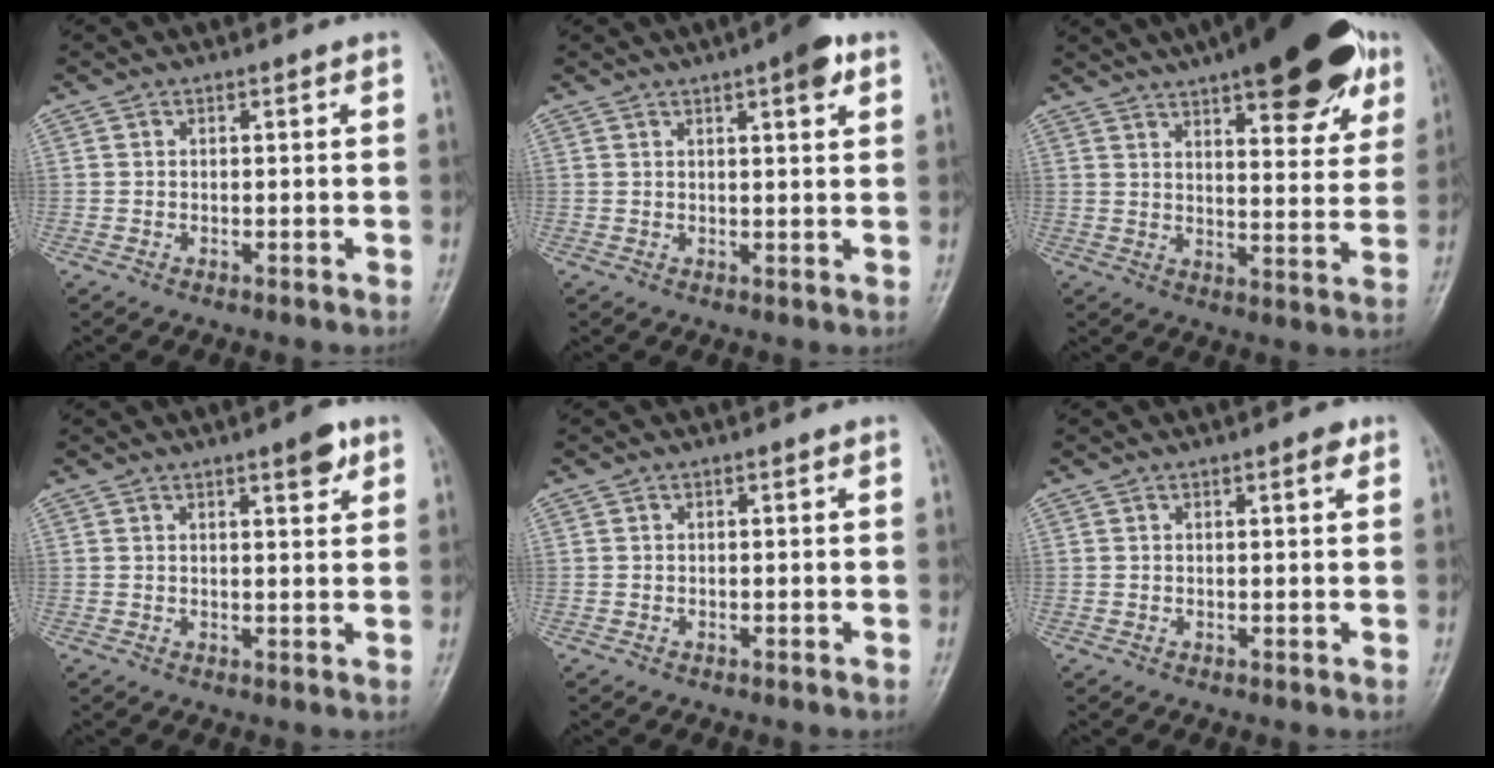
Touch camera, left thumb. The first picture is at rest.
{"total": 5.5, "force": [2.9, 1.3, 4.5], "torque": [-0.055, -0.008, 0.035]}
{"total": 23.1, "force": [13.6, 7.9, 16.8], "torque": [-0.204, -0.020, 0.187]}
{"total": 4.3, "force": [2.6, 1.1, 3.3], "torque": [-0.039, -0.013, 0.034]}
{"total": 0.0}
{"total": 2.0, "force": [1.1, 0.5, 1.6], "torque": [-0.019, -0.003, 0.013]}